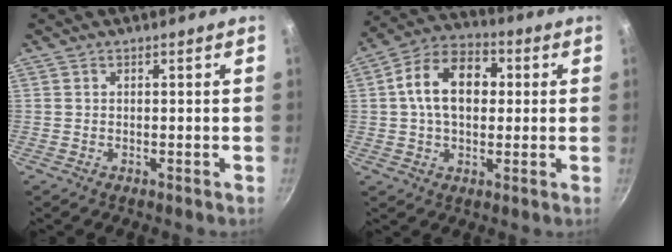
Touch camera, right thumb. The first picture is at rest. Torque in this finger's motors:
{"motor_torque": [-0.31, 1.42, 1.29, -0.07, 0.13]}